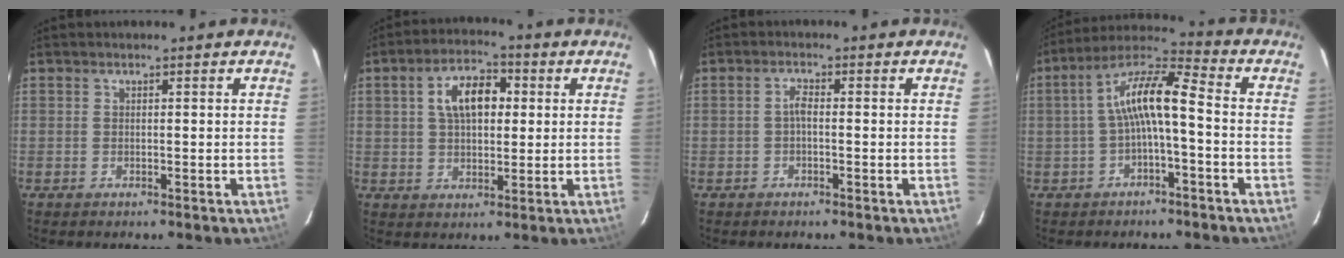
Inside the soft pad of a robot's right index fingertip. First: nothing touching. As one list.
[{"total": 8.8, "force": [2.0, 5.0, 6.9], "torque": [-0.120, 0.024, 0.035]}, {"total": 1.6, "force": [-0.5, 0.5, 1.4], "torque": [-0.028, 0.007, -0.010]}, {"total": 9.3, "force": [-1.4, 2.1, 9.0], "torque": [-0.186, 0.025, -0.028]}]